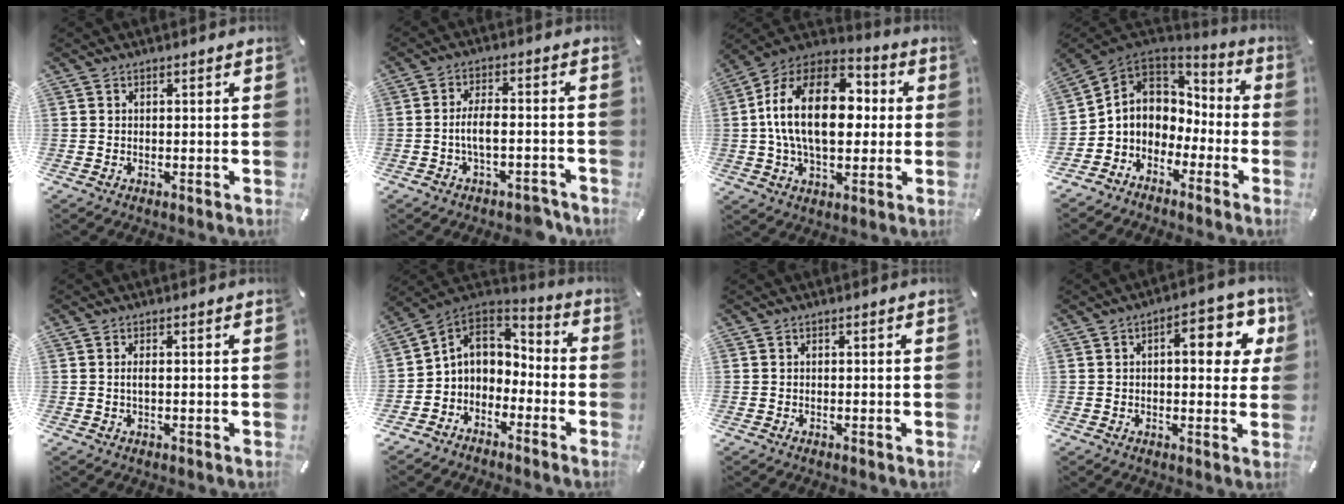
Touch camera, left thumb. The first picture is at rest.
{"total": 7.2, "force": [-2.7, 3.1, 5.9], "torque": [-0.102, 0.018, -0.046]}
{"total": 22.0, "force": [1.3, 14.0, 16.9], "torque": [-0.319, 0.012, 0.017]}
{"total": 6.9, "force": [-1.4, 6.6, 1.4], "torque": [-0.054, -0.005, -0.024]}
{"total": 1.4, "force": [0.0, 0.2, 1.4], "torque": [-0.028, -0.003, 0.000]}
{"total": 6.8, "force": [-1.3, 6.3, 2.3], "torque": [-0.053, 0.013, -0.019]}
{"total": 0.0}
{"total": 11.5, "force": [2.9, 5.4, 9.7], "torque": [-0.120, -0.006, 0.042]}